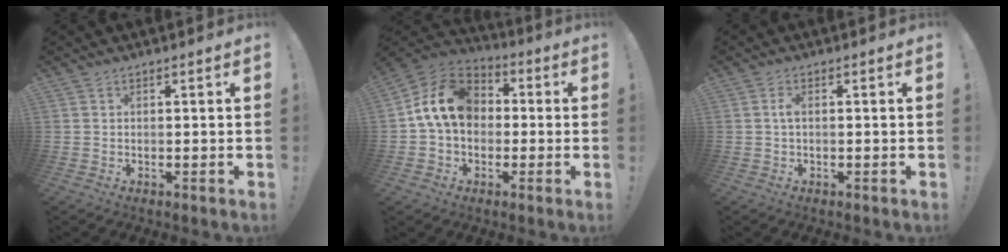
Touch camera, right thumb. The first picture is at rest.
{"total": 15.0, "force": [2.0, 11.5, 9.4], "torque": [-0.156, 0.020, 0.044]}
{"total": 1.8, "force": [-0.2, 0.6, 1.7], "torque": [-0.034, 0.006, -0.004]}